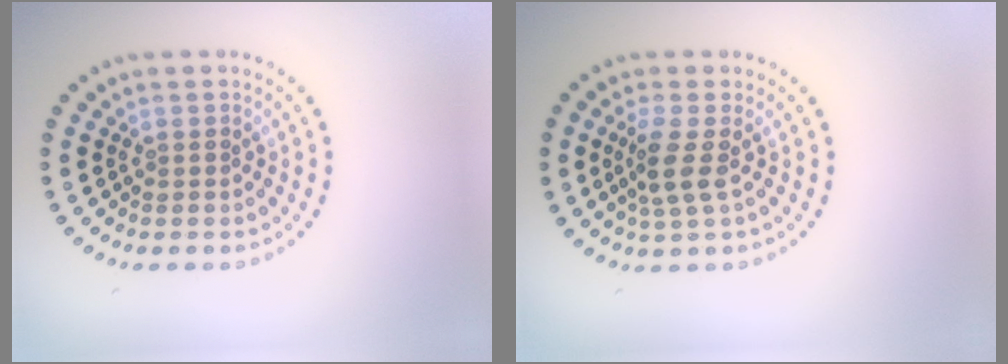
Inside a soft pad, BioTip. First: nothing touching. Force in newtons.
{"total": 2.5, "press": 2.0, "slide": 1.6}